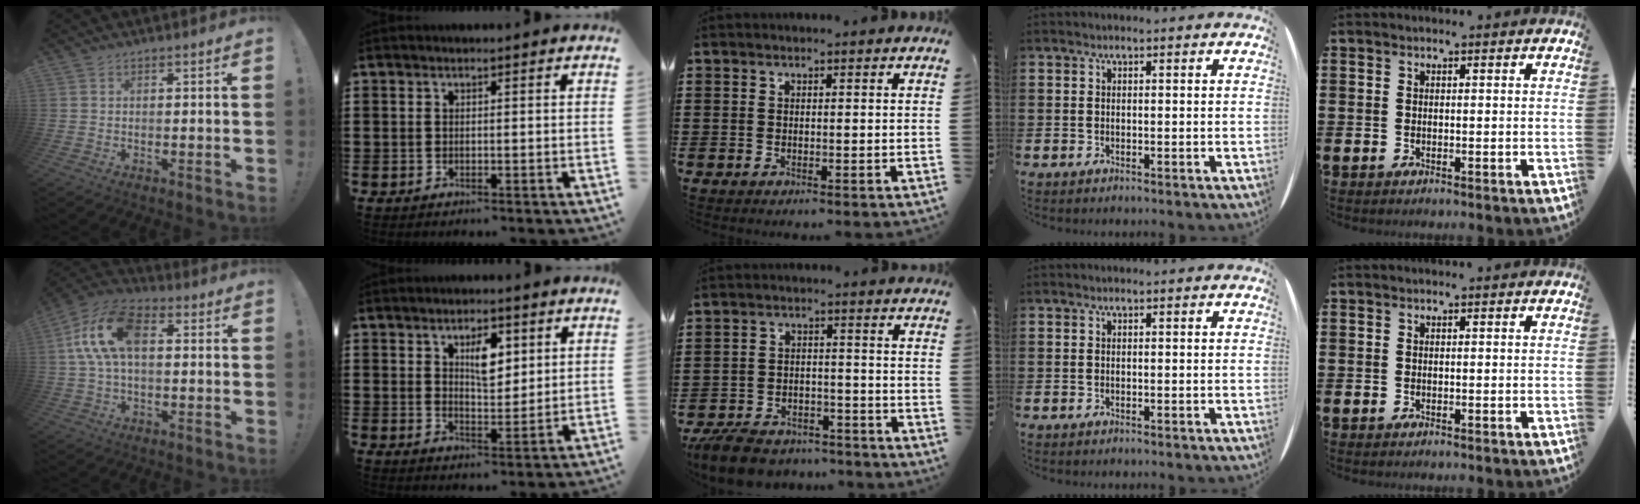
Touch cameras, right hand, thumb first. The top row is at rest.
{"thumb": {"total": 14.8, "force": [2.5, 8.3, 12.0], "torque": [-0.221, 0.006, 0.047]}, "index": {"total": 5.6, "force": [2.5, 2.6, 4.3], "torque": [-0.061, -0.006, 0.035]}, "middle": {"total": 6.7, "force": [-6.3, 1.6, 1.6], "torque": [-0.038, 0.015, -0.125]}}